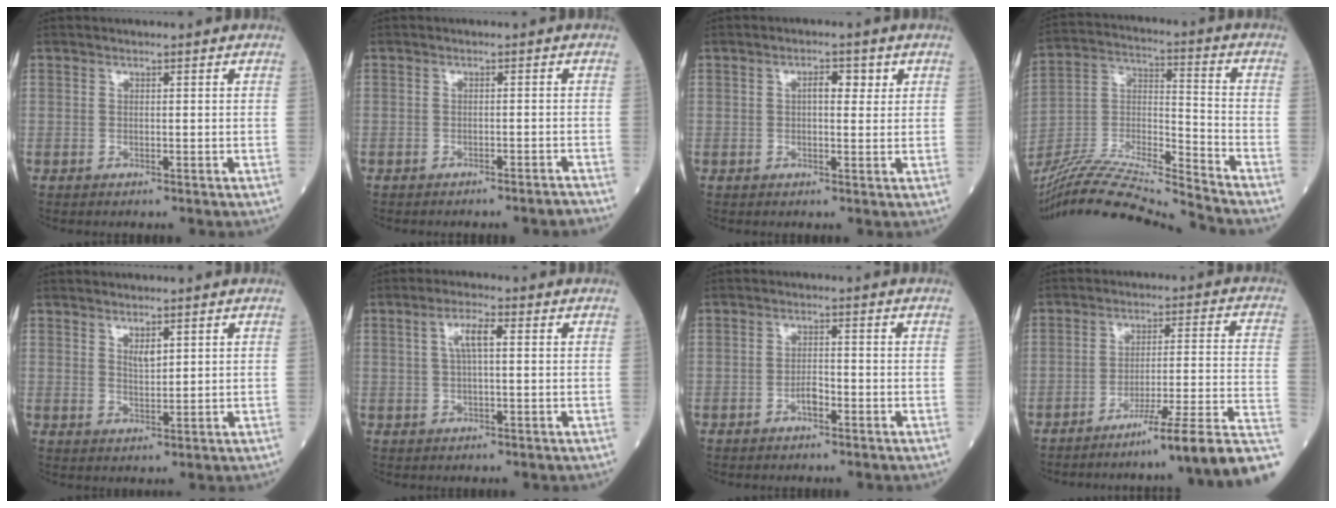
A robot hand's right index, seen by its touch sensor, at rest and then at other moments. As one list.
[{"total": 2.9, "force": [-2.8, 0.0, 0.7], "torque": [-0.008, 0.005, -0.035]}, {"total": 2.9, "force": [0.9, 1.3, 2.4], "torque": [-0.037, 0.008, 0.012]}, {"total": 20.8, "force": [-19.5, -0.9, 7.2], "torque": [-0.151, -0.007, -0.344]}, {"total": 2.4, "force": [1.4, 0.8, 1.8], "torque": [-0.035, -0.003, 0.029]}, {"total": 3.9, "force": [1.0, 0.9, 3.7], "torque": [-0.073, 0.012, 0.019]}, {"total": 2.0, "force": [-1.1, 0.7, 1.6], "torque": [-0.025, 0.004, -0.019]}, {"total": 16.4, "force": [-12.5, -2.0, 10.4], "torque": [-0.090, 0.013, -0.185]}]